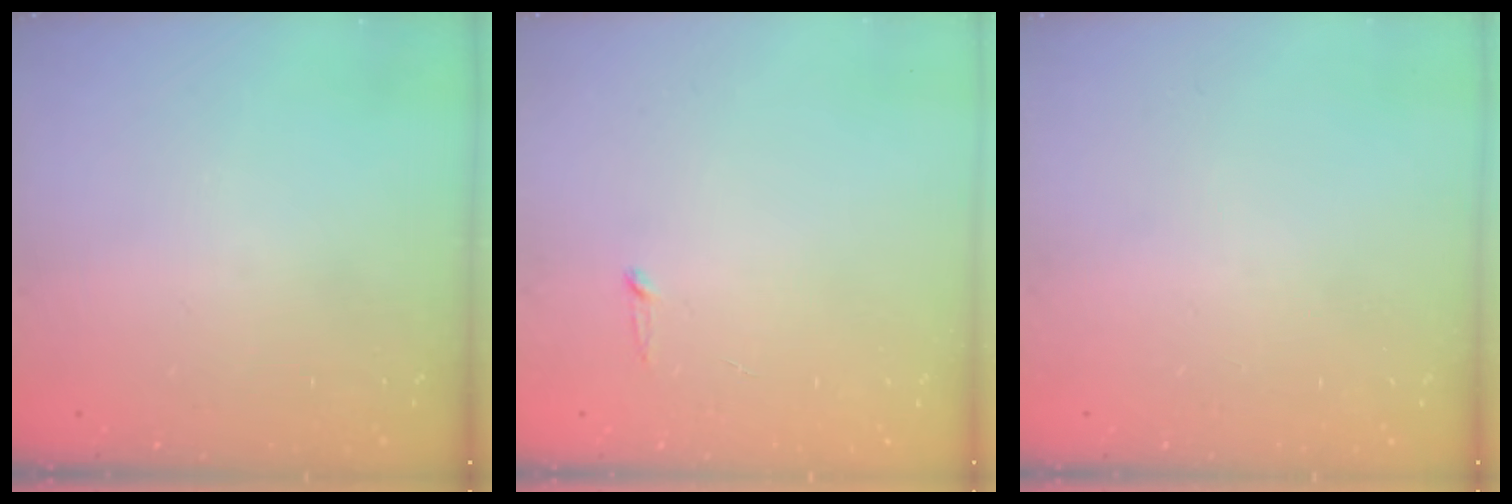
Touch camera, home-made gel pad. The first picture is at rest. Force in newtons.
{"total": 2.5, "press": 2.5, "slide": 0.2}
{"total": 0.0}